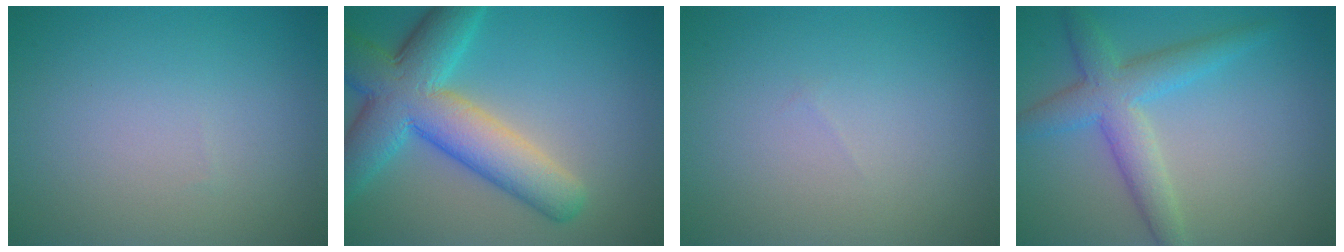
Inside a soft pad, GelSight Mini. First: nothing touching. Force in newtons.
{"total": 9.5, "press": 9.5, "slide": 0.4}
{"total": 0.0}
{"total": 4.6, "press": 4.6, "slide": 0.1}